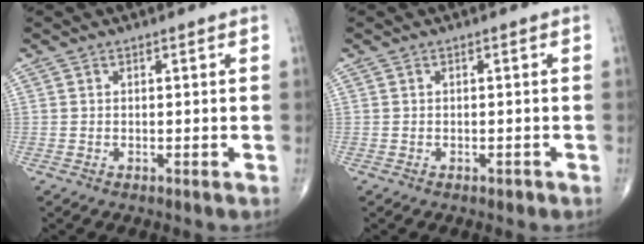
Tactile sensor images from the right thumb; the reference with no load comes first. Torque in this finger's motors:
{"motor_torque": [-0.04, 0.16, -0.16, -0.01, 0.01]}